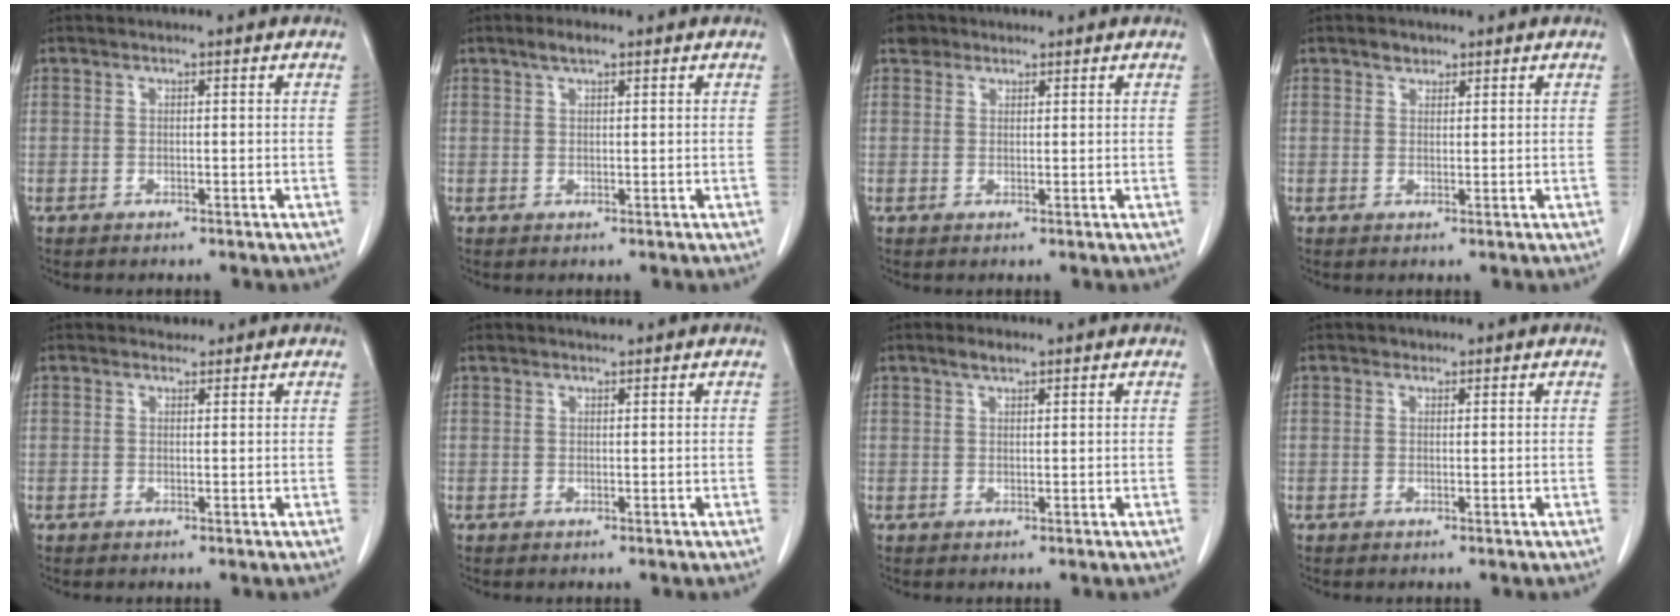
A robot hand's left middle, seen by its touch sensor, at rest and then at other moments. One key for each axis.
{"total": 2.2, "fx": 1.5, "fy": 0.6, "fz": 1.5, "tx": -0.032, "ty": 0.007, "tz": 0.028}
{"total": 2.0, "fx": 1.4, "fy": 1.4, "fz": 0.2, "tx": -0.003, "ty": 0.010, "tz": 0.022}
{"total": 1.6, "fx": 1.2, "fy": 1.0, "fz": 0.4, "tx": -0.005, "ty": -0.001, "tz": 0.018}
{"total": 1.0, "fx": 0.9, "fy": 0.4, "fz": -0.2, "tx": -0.002, "ty": 0.000, "tz": 0.012}
{"total": 1.0, "fx": 0.9, "fy": 0.1, "fz": 0.1, "tx": -0.013, "ty": 0.006, "tz": 0.019}
{"total": 1.8, "fx": 1.4, "fy": 0.5, "fz": 1.0, "tx": -0.023, "ty": 0.004, "tz": 0.025}
{"total": 0.7, "fx": 0.5, "fy": 0.5, "fz": 0.1, "tx": 0.000, "ty": -0.002, "tz": 0.005}